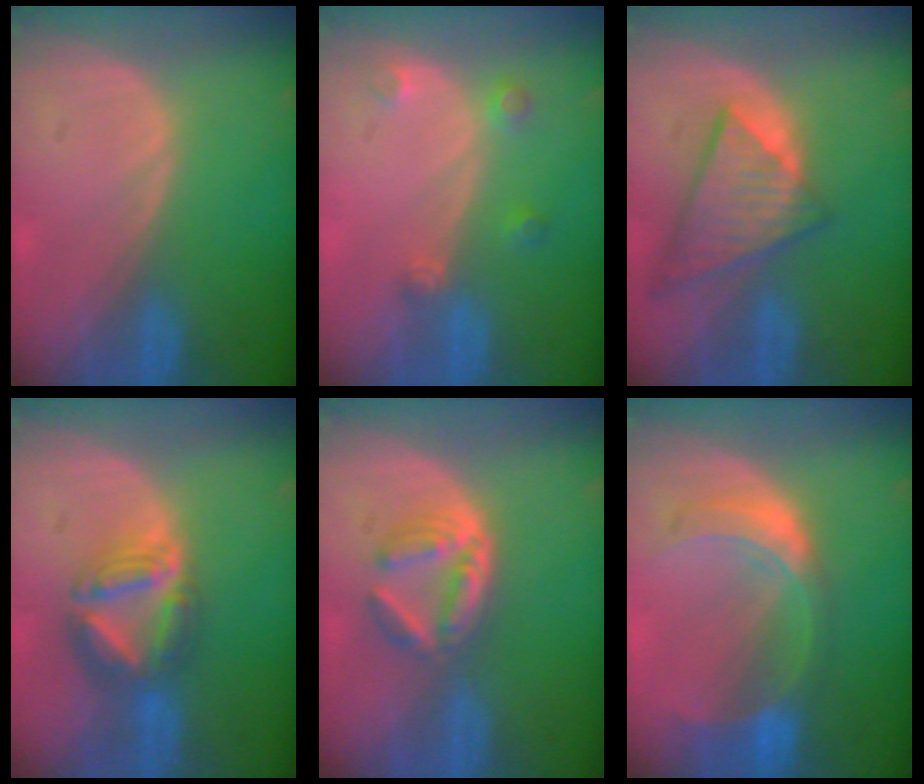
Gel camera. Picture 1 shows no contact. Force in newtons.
{"total": 2.7, "press": 2.6, "slide": 0.5}
{"total": 9.0, "press": 7.8, "slide": 4.4}
{"total": 7.5, "press": 6.7, "slide": 3.5}
{"total": 6.3, "press": 5.4, "slide": 3.1}
{"total": 7.7, "press": 6.8, "slide": 3.7}